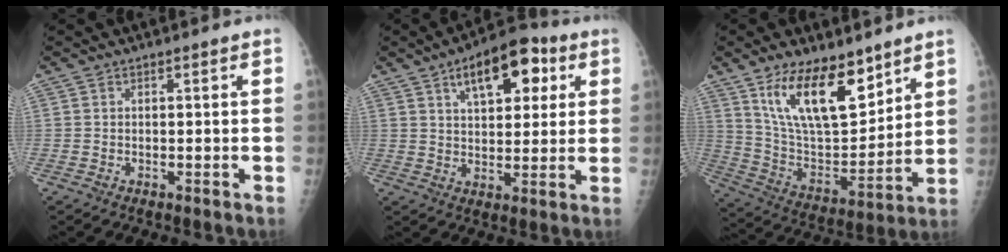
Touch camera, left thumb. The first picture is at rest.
{"total": 13.1, "force": [5.8, 6.6, 9.8], "torque": [-0.105, -0.003, 0.082]}
{"total": 18.3, "force": [11.3, 8.1, 11.9], "torque": [-0.161, -0.070, 0.218]}